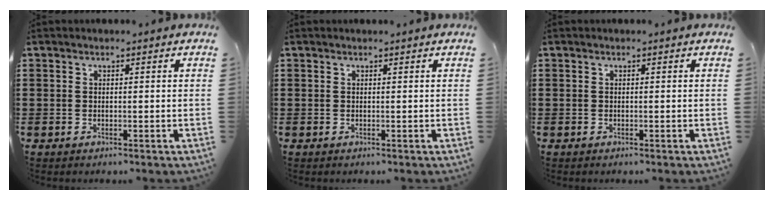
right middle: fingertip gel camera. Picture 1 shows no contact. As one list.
[{"total": 0.0}, {"total": 0.0}]